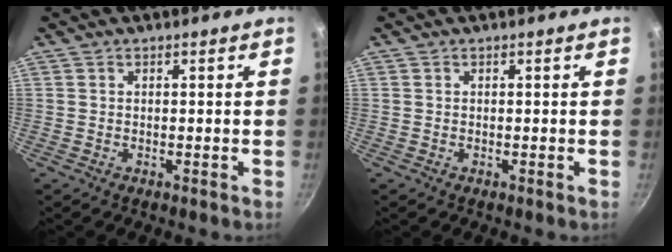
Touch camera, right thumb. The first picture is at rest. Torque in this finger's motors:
{"motor_torque": [-0.12, 0.05, -0.03, 0.53, 0.00]}